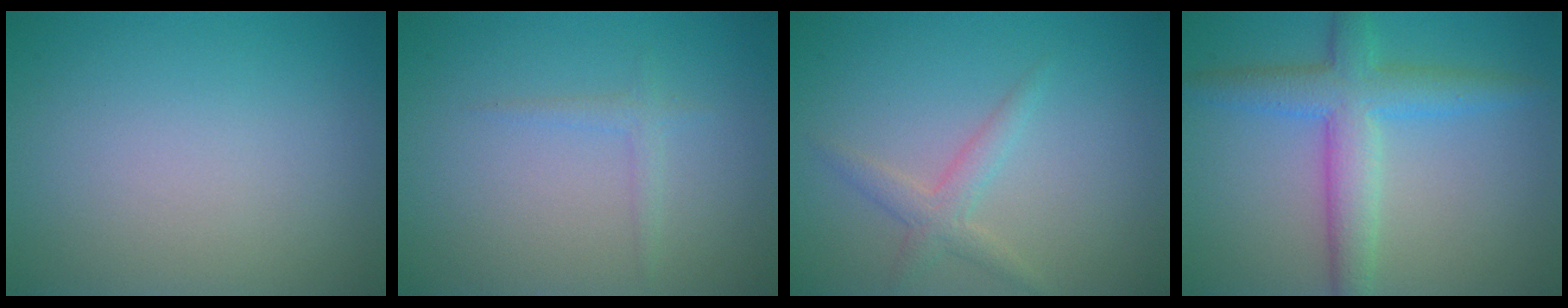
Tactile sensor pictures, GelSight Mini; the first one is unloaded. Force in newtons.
{"total": 1.0, "press": 1.0, "slide": 0.1}
{"total": 2.0, "press": 2.0, "slide": 0.0}
{"total": 5.3, "press": 5.3, "slide": 0.1}